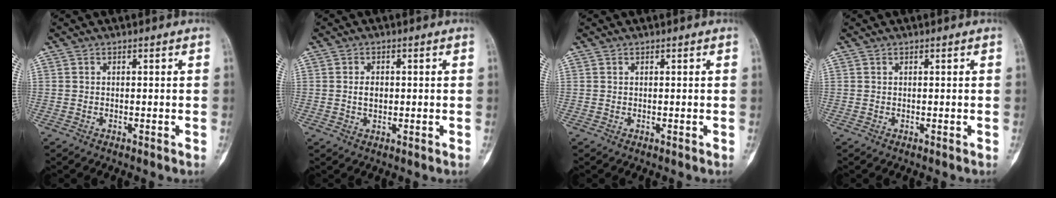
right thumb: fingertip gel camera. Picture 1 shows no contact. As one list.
[{"total": 2.4, "force": [0.1, 1.6, 1.8], "torque": [-0.023, 0.001, 0.002]}, {"total": 0.0}, {"total": 0.0}]